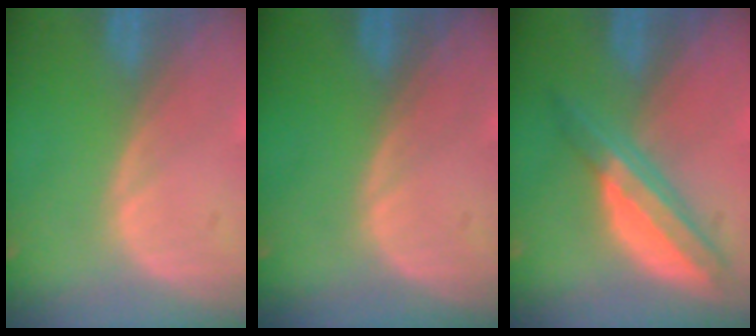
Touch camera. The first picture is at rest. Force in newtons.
{"total": 0.0}
{"total": 6.8, "press": 5.8, "slide": 3.6}